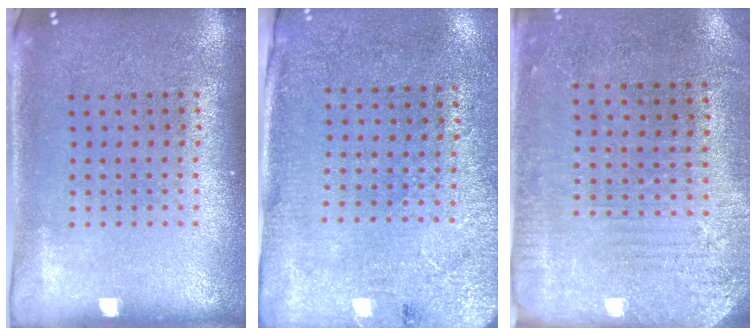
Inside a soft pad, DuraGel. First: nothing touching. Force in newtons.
{"total": 2.6, "press": 2.2, "slide": 1.4}
{"total": 2.9, "press": 2.4, "slide": 1.6}